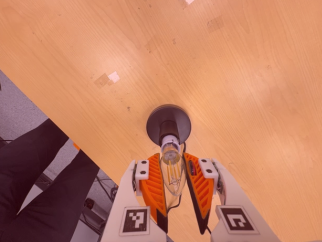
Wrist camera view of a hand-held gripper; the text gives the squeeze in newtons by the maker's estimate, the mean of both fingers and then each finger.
{"total": 10.1, "left": 10.0, "right": 10.2}